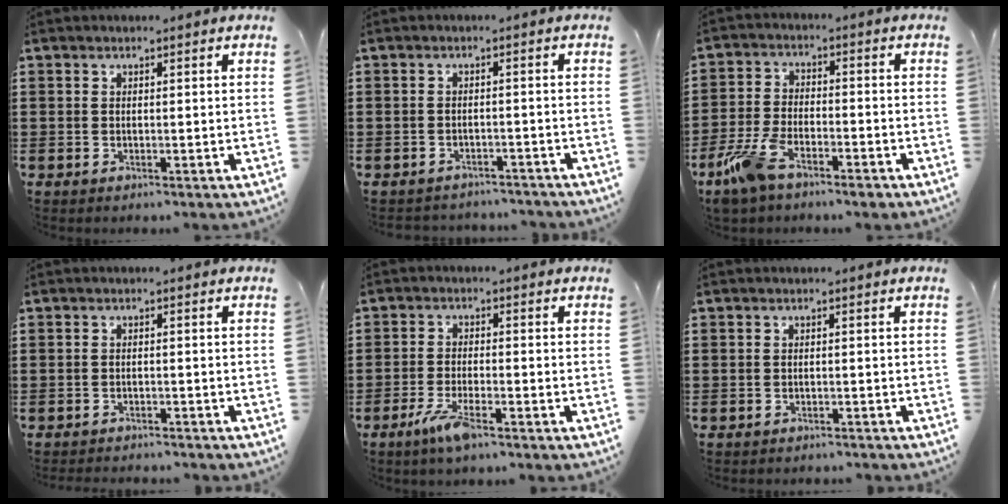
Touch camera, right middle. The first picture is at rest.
{"total": 2.1, "force": [-2.0, 0.3, -0.1], "torque": [-0.005, -0.001, -0.046]}
{"total": 7.5, "force": [-5.2, 2.3, 4.8], "torque": [-0.116, -0.005, -0.102]}
{"total": 1.5, "force": [-1.5, 0.1, 0.0], "torque": [-0.004, 0.002, -0.033]}
{"total": 4.7, "force": [-2.8, 0.7, 3.7], "torque": [-0.077, -0.007, -0.053]}
{"total": 1.1, "force": [-1.1, 0.1, -0.2], "torque": [0.000, 0.004, -0.025]}